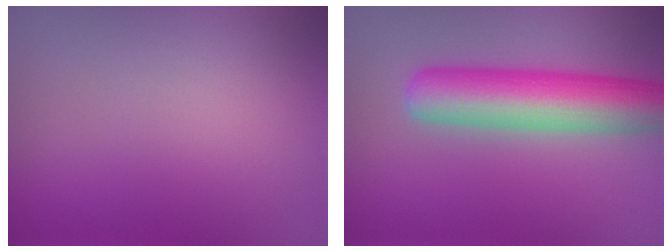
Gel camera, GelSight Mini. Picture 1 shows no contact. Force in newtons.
{"total": 7.8, "press": 7.8, "slide": 0.3}